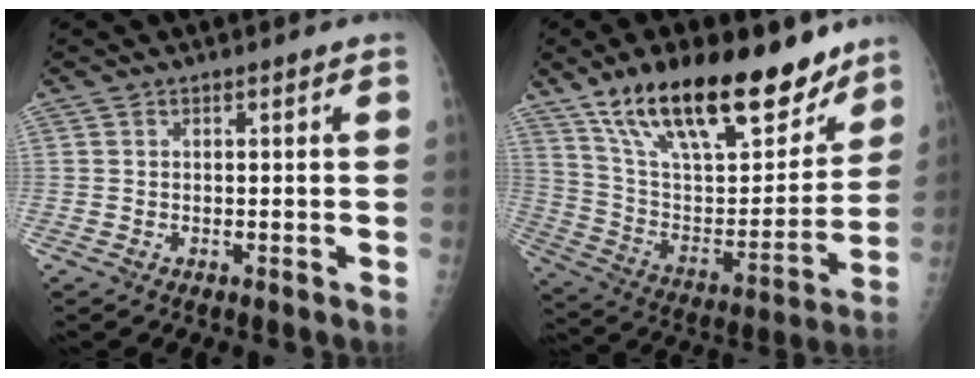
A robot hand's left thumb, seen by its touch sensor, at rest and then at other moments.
{"total": 27.5, "force": [18.8, 10.8, 17.0], "torque": [-0.238, -0.060, 0.316]}